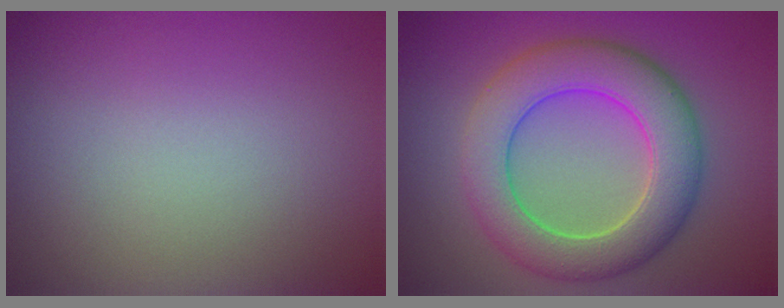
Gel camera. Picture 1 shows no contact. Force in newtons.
{"total": 7.7, "press": 7.6, "slide": 0.5}